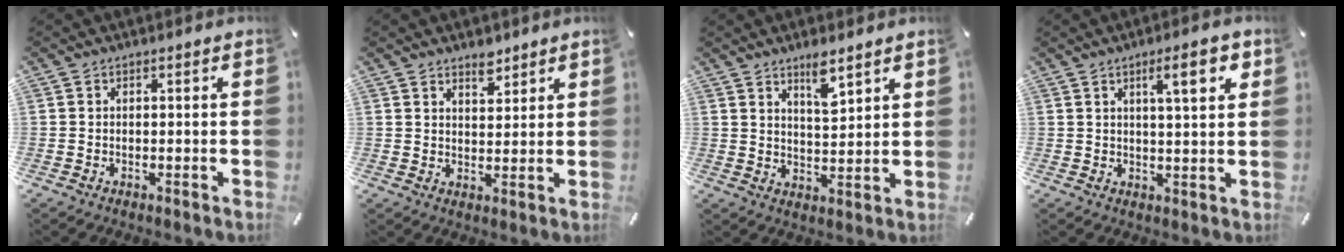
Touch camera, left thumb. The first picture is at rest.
{"total": 4.5, "force": [3.6, 2.4, 1.4], "torque": [-0.001, -0.023, 0.061]}
{"total": 6.0, "force": [5.0, 1.4, 3.1], "torque": [-0.040, -0.034, 0.083]}
{"total": 8.4, "force": [3.7, 1.8, 7.3], "torque": [-0.110, -0.009, 0.051]}